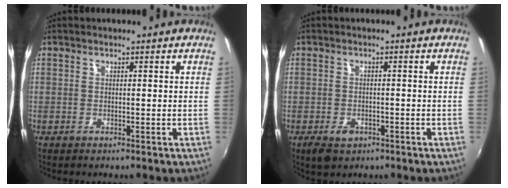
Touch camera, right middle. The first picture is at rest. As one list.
[{"total": 4.0, "force": [-2.3, 2.4, 2.2], "torque": [-0.051, -0.009, -0.036]}]